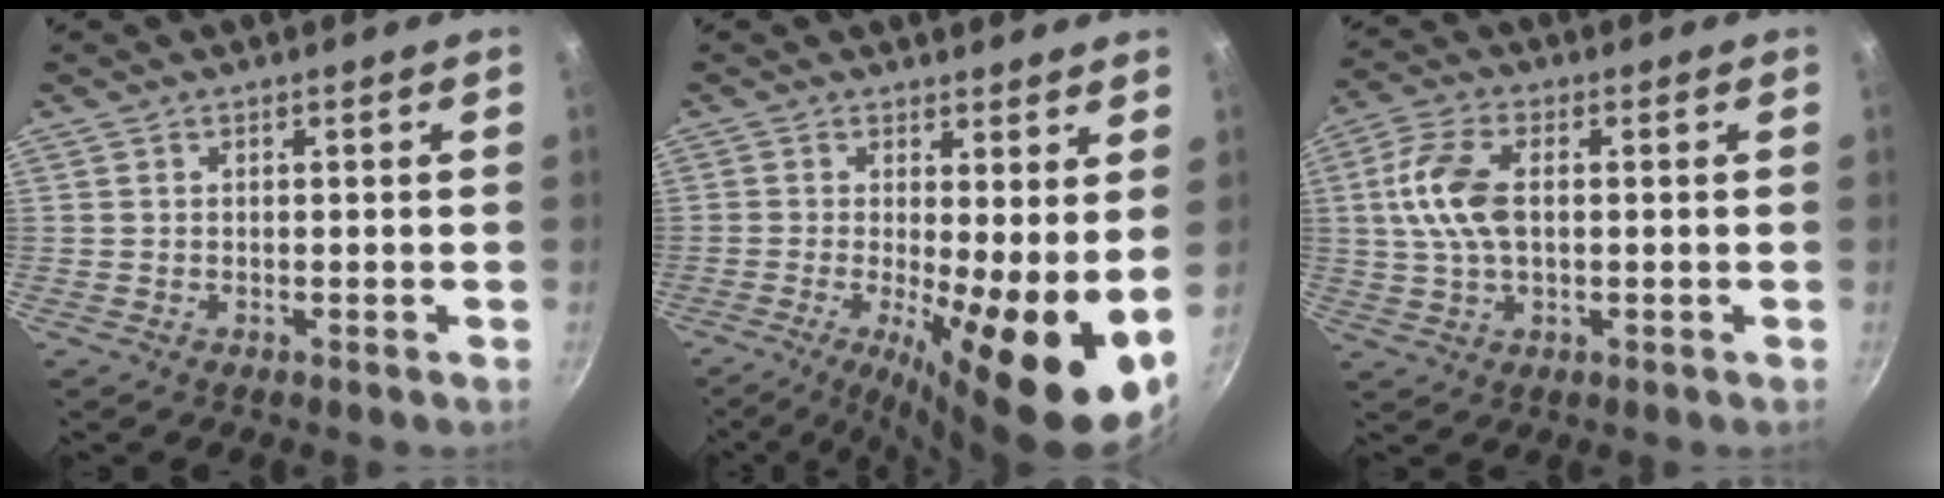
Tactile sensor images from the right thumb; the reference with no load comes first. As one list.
[{"total": 12.7, "force": [-1.3, 2.9, 12.3], "torque": [-0.184, -0.013, -0.023]}, {"total": 1.6, "force": [-1.5, 0.1, 0.4], "torque": [-0.028, 0.020, -0.038]}]